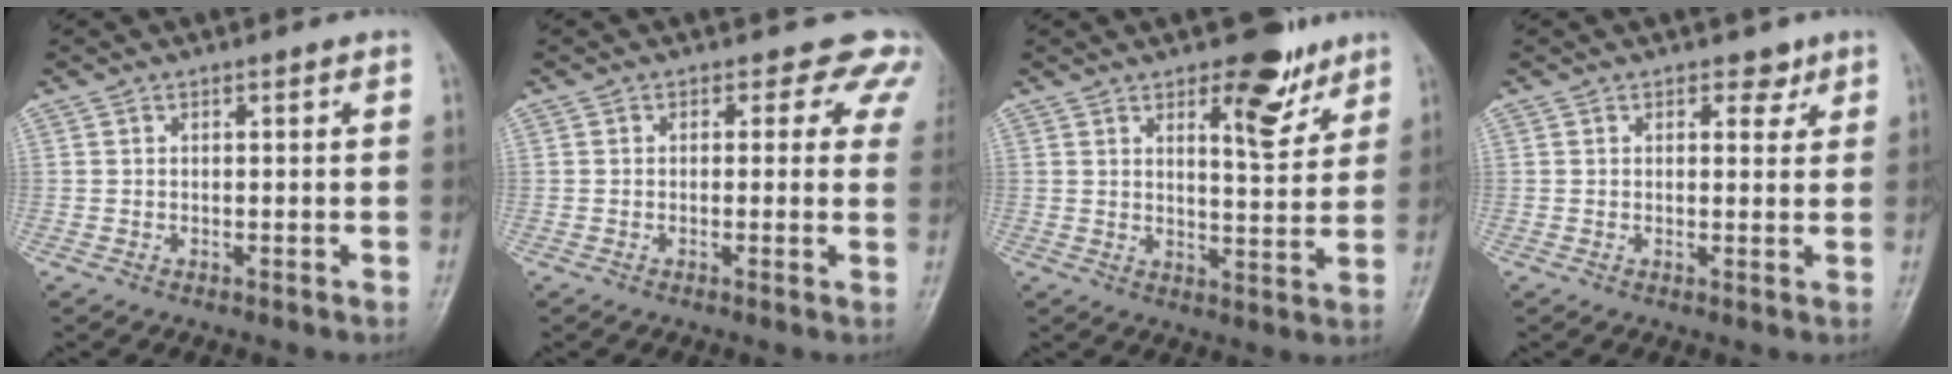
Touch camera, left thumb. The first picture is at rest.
{"total": 5.4, "force": [3.7, 3.5, 1.8], "torque": [0.019, -0.010, 0.014]}
{"total": 9.2, "force": [5.7, 3.6, 6.3], "torque": [-0.059, -0.037, 0.081]}
{"total": 2.6, "force": [1.6, 1.7, 1.1], "torque": [0.007, -0.007, 0.020]}